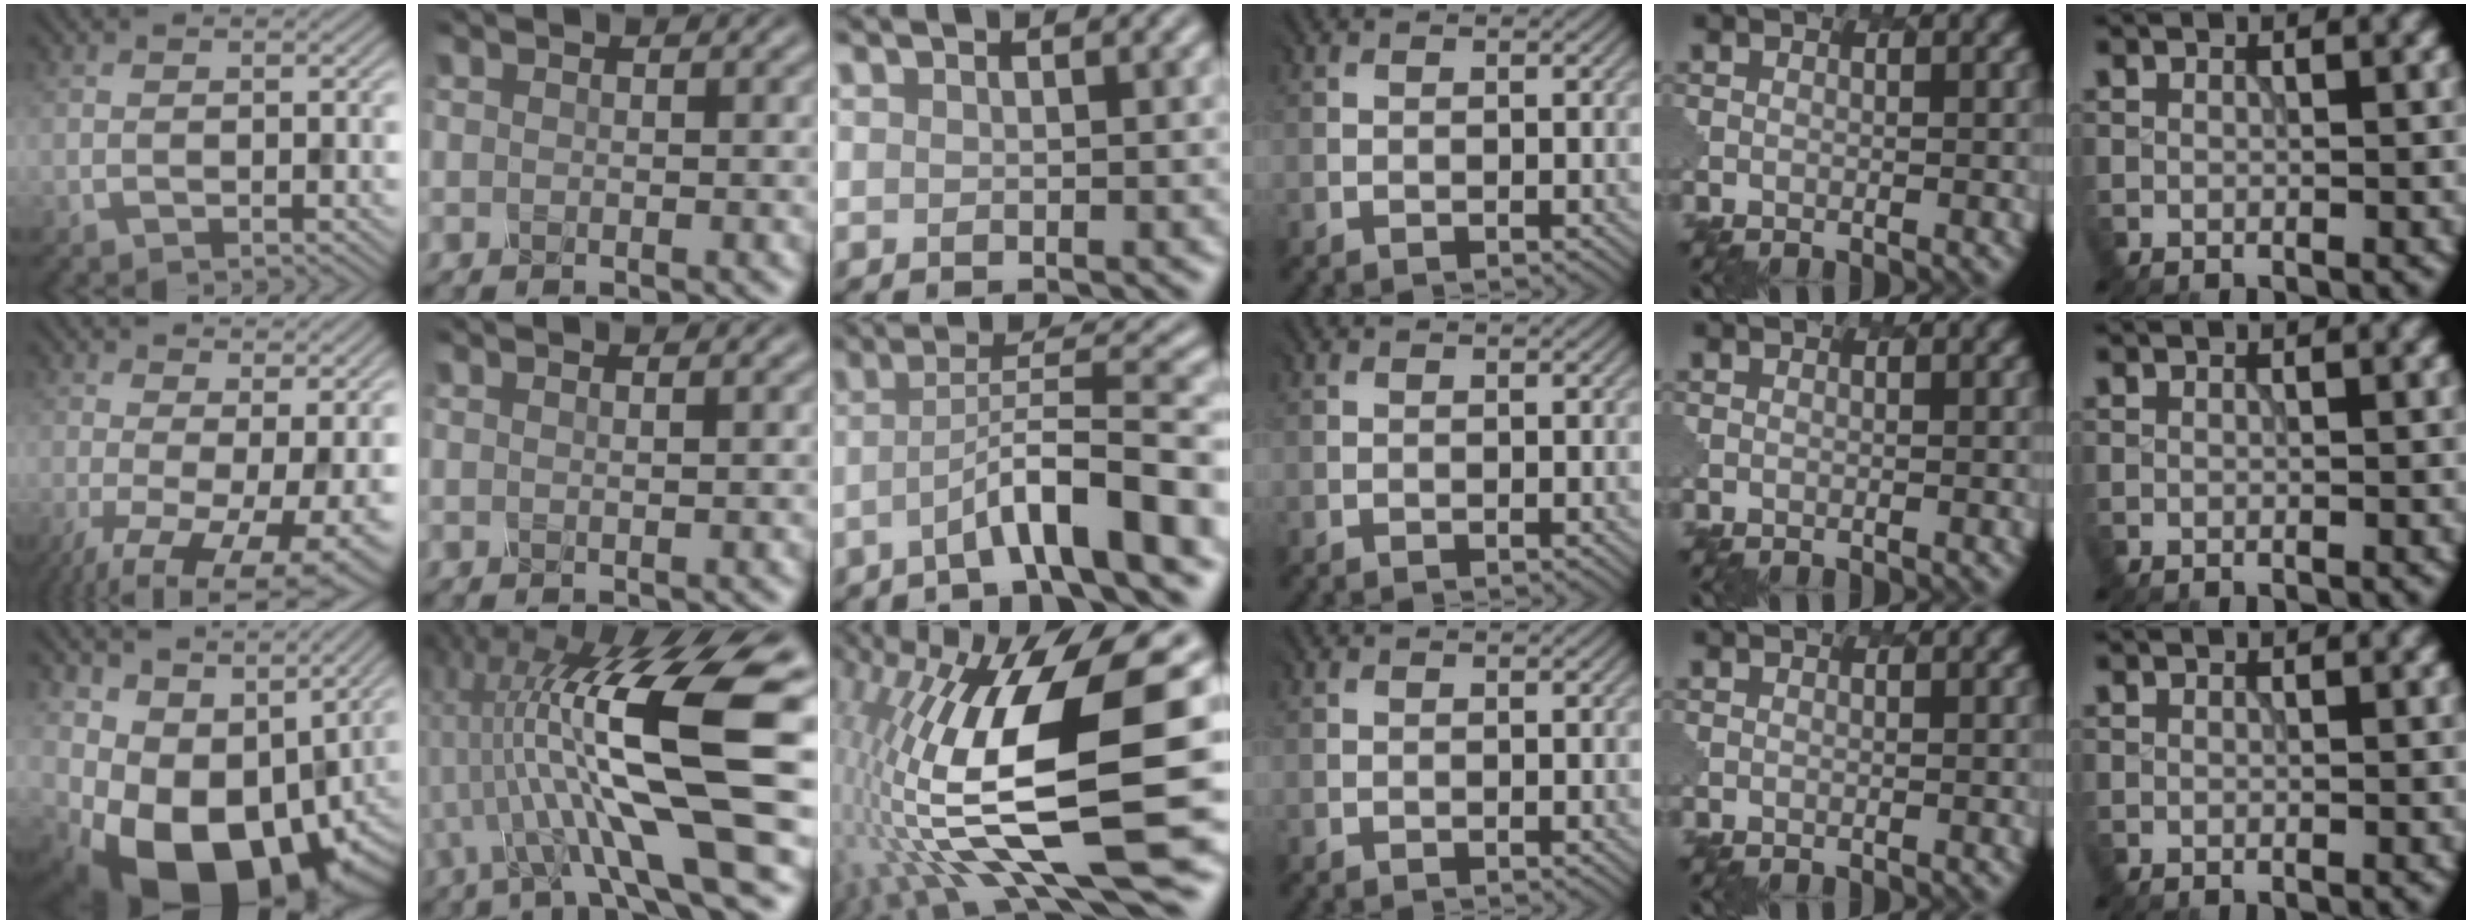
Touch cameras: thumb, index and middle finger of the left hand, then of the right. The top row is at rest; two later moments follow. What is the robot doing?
{"motion": "dispense", "object": "oil cruet"}